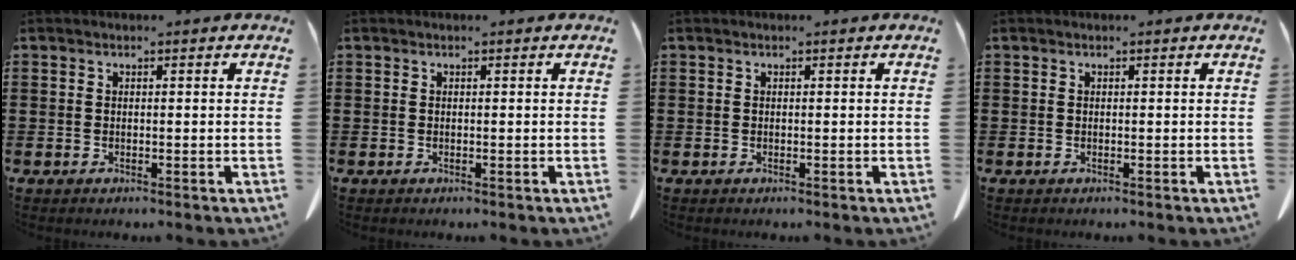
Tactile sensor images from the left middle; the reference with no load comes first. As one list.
[{"total": 0.0}, {"total": 0.0}, {"total": 0.0}]